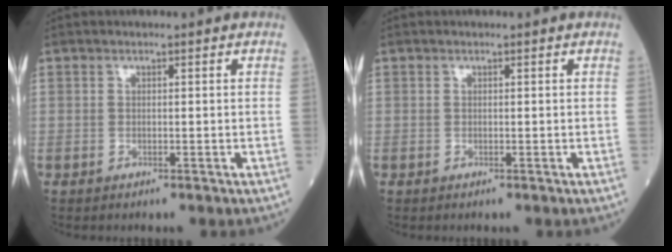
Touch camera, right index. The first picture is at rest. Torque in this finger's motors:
{"motor_torque": [0.00, 0.00, 0.00, 0.00]}